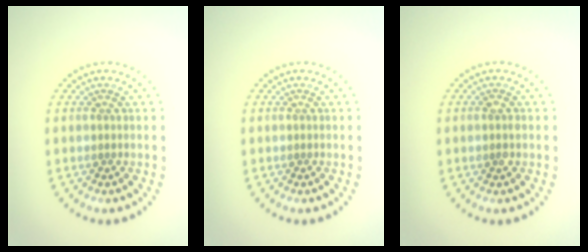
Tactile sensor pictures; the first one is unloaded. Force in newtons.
{"total": 0.0}
{"total": 1.1, "press": 1.0, "slide": 0.2}